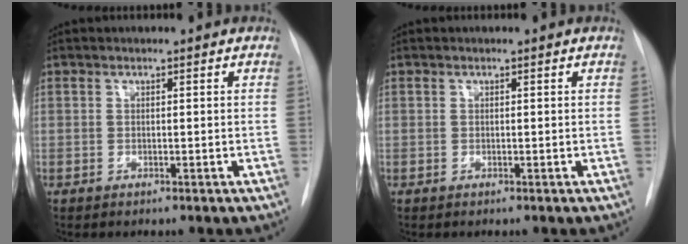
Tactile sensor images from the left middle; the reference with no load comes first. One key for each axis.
{"total": 0.0}